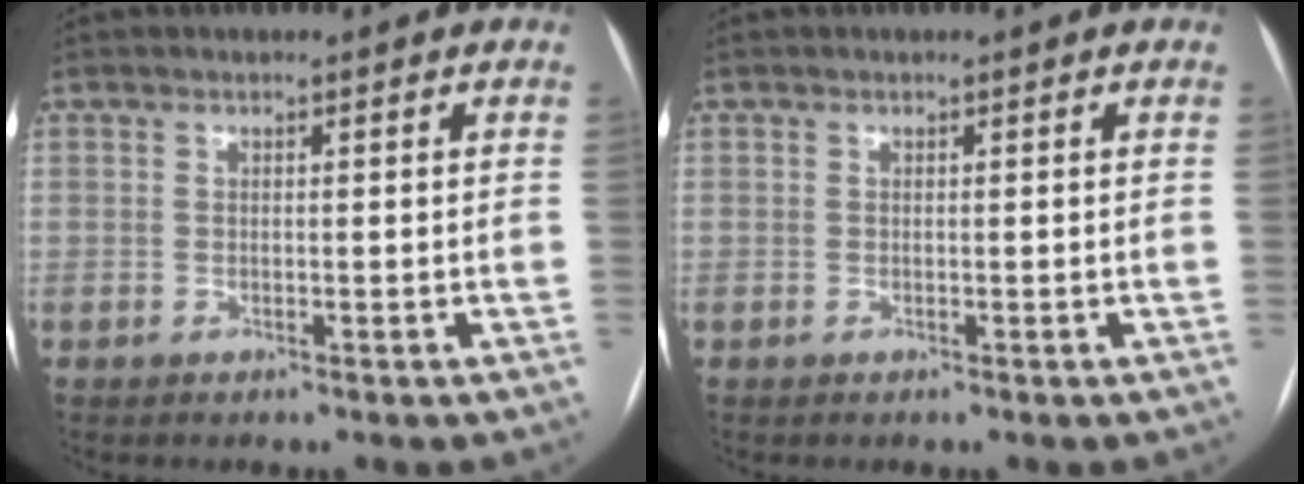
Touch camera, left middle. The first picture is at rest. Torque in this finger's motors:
{"motor_torque": [-0.06, 0.10, -0.02, 0.00]}